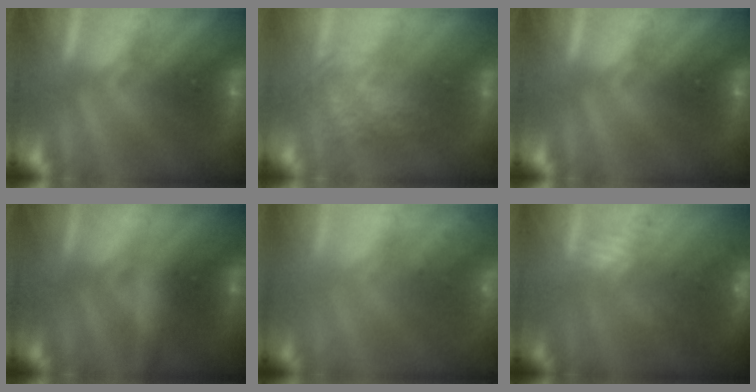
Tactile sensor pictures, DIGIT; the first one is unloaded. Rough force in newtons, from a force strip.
{"total": 3.8}
{"total": 0.0}
{"total": 2.9}
{"total": 7.1}
{"total": 9.0}